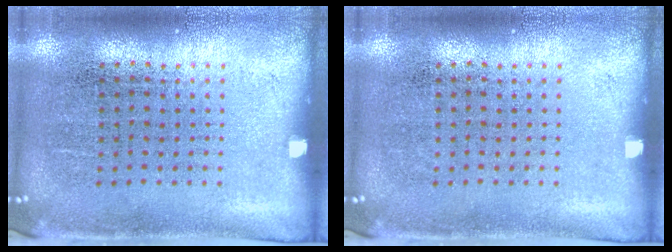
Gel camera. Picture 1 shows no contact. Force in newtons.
{"total": 0.0}